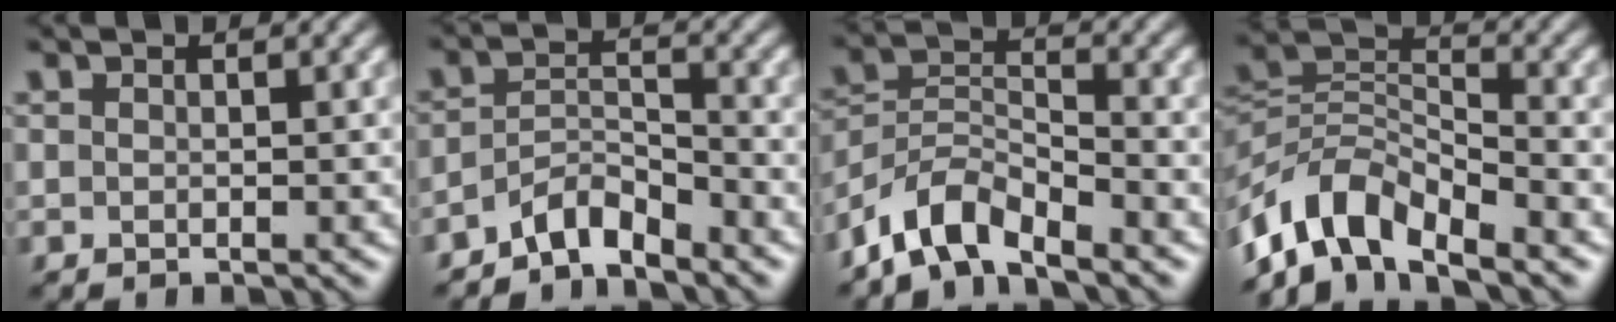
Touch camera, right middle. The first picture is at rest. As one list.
[{"total": 3.6, "force": [-3.1, 1.0, 1.4], "torque": [-0.025, 0.008, -0.066]}, {"total": 5.2, "force": [-4.2, 1.7, 2.4], "torque": [-0.039, 0.002, -0.091]}, {"total": 7.8, "force": [-5.7, 3.2, 4.1], "torque": [-0.064, 0.000, -0.123]}]